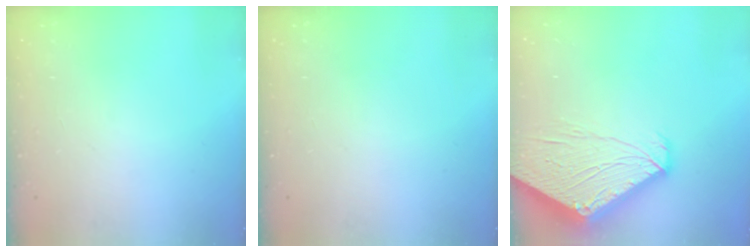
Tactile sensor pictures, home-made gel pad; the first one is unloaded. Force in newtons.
{"total": 0.0}
{"total": 6.7, "press": 6.7, "slide": 0.5}